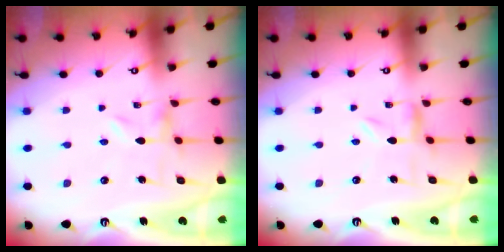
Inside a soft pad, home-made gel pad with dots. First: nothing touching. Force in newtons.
{"total": 1.6, "press": 1.6, "slide": 0.3}